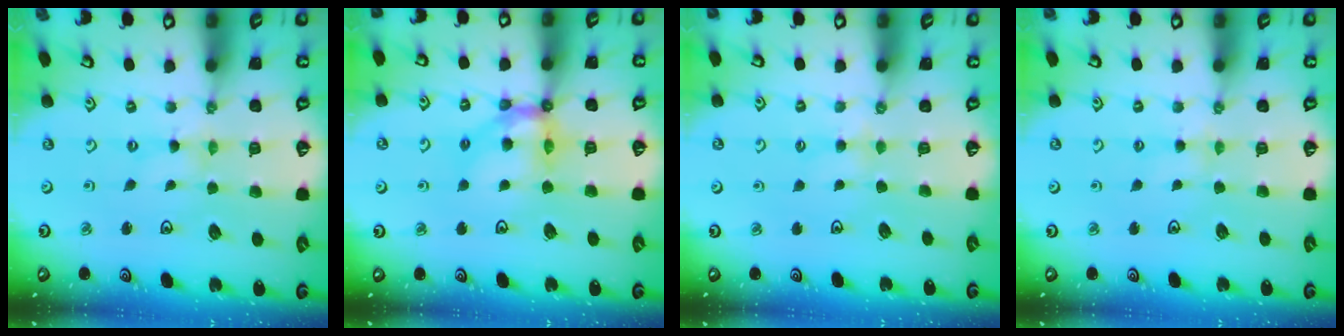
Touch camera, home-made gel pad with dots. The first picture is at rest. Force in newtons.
{"total": 11.4, "press": 11.3, "slide": 1.6}
{"total": 3.2, "press": 3.1, "slide": 0.6}
{"total": 2.8, "press": 2.8, "slide": 0.4}